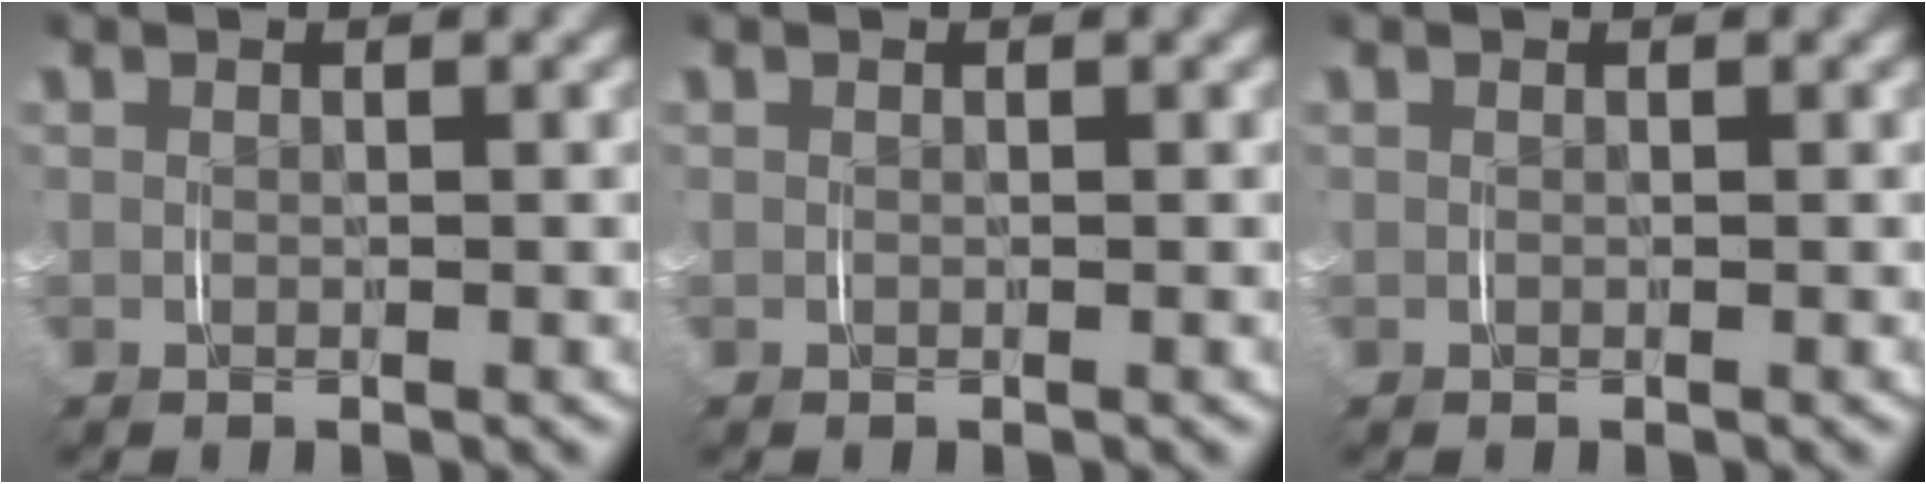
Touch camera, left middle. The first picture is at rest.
{"total": 0.0}
{"total": 0.0}